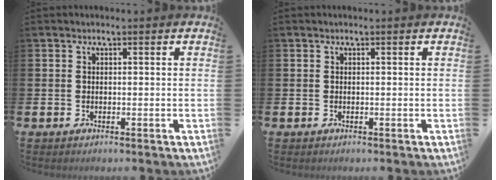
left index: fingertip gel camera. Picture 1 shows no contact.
{"total": 0.0}